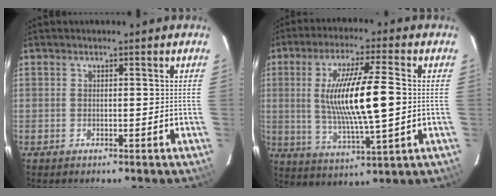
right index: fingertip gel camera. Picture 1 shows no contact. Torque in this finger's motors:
{"motor_torque": [1.21, 0.41, 1.05, 0.21]}